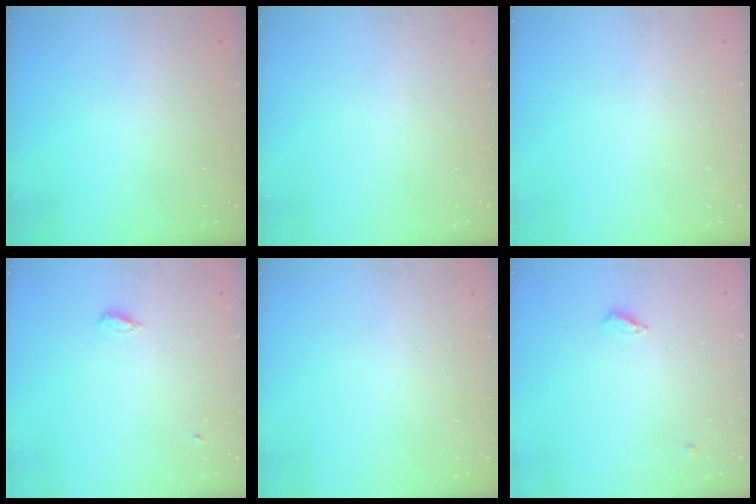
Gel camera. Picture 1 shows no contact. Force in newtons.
{"total": 0.0}
{"total": 0.0}
{"total": 3.1, "press": 3.0, "slide": 0.7}
{"total": 0.0}
{"total": 4.2, "press": 4.2, "slide": 0.5}